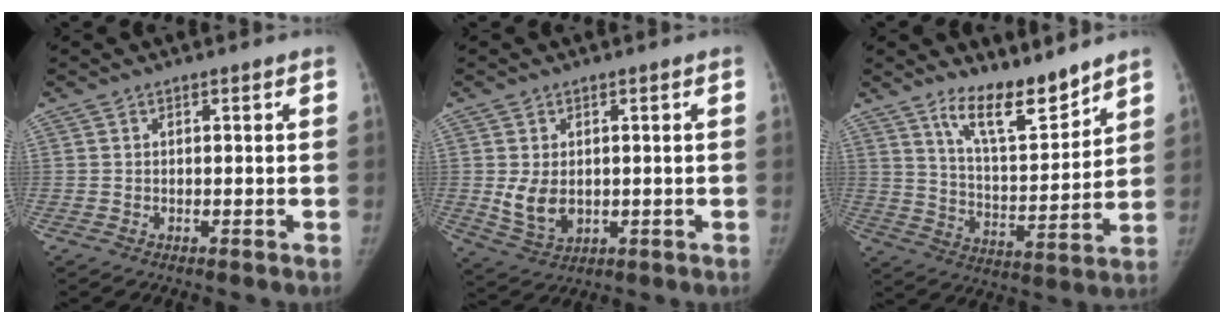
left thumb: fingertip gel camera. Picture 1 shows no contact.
{"total": 6.3, "force": [0.1, 4.6, 4.3], "torque": [-0.066, -0.016, 0.017]}
{"total": 11.9, "force": [9.5, 3.1, 6.5], "torque": [-0.086, -0.079, 0.171]}